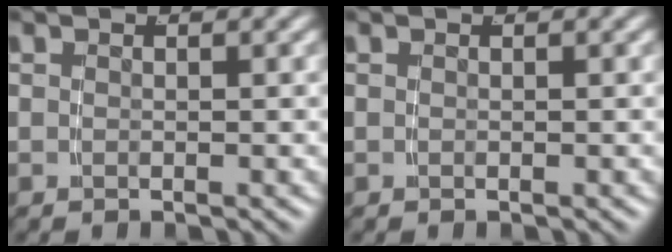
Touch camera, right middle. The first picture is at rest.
{"total": 0.0}